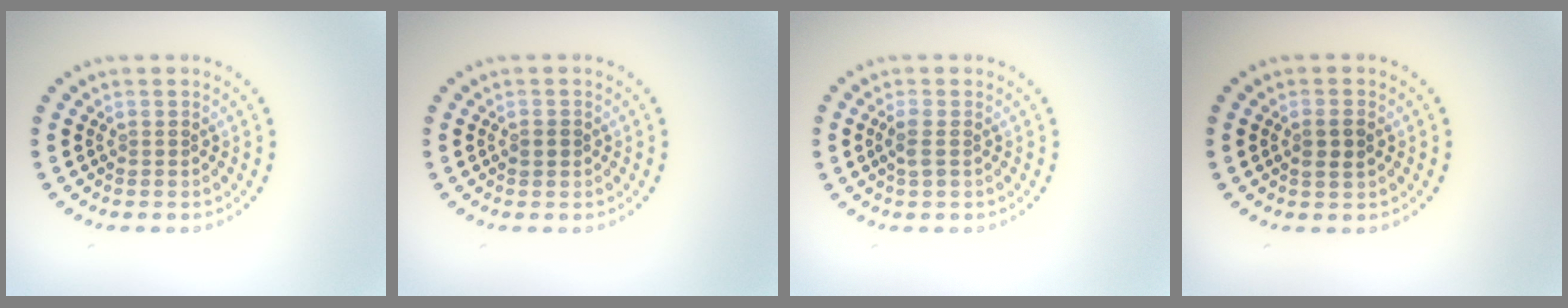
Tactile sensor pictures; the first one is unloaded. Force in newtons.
{"total": 1.3, "press": 1.3, "slide": 0.2}
{"total": 1.4, "press": 1.3, "slide": 0.3}
{"total": 1.8, "press": 1.7, "slide": 0.4}